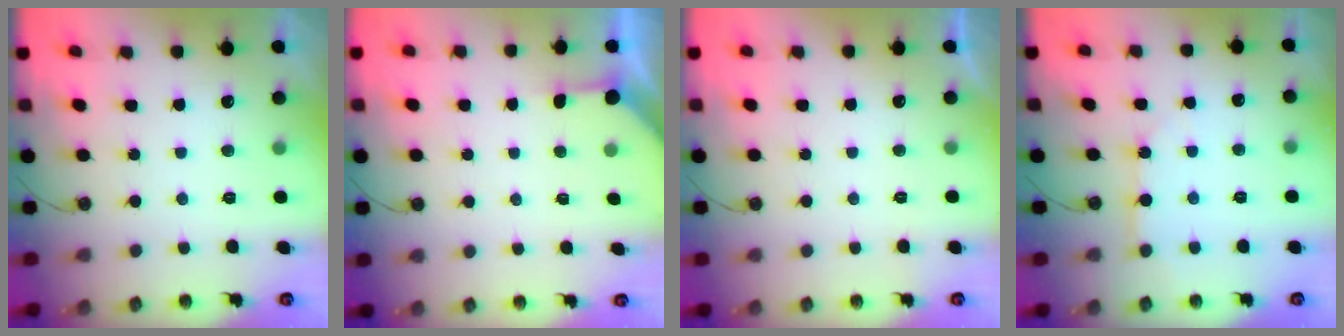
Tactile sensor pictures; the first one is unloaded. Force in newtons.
{"total": 2.1, "press": 2.1, "slide": 0.3}
{"total": 0.0}
{"total": 5.3, "press": 5.3, "slide": 0.4}